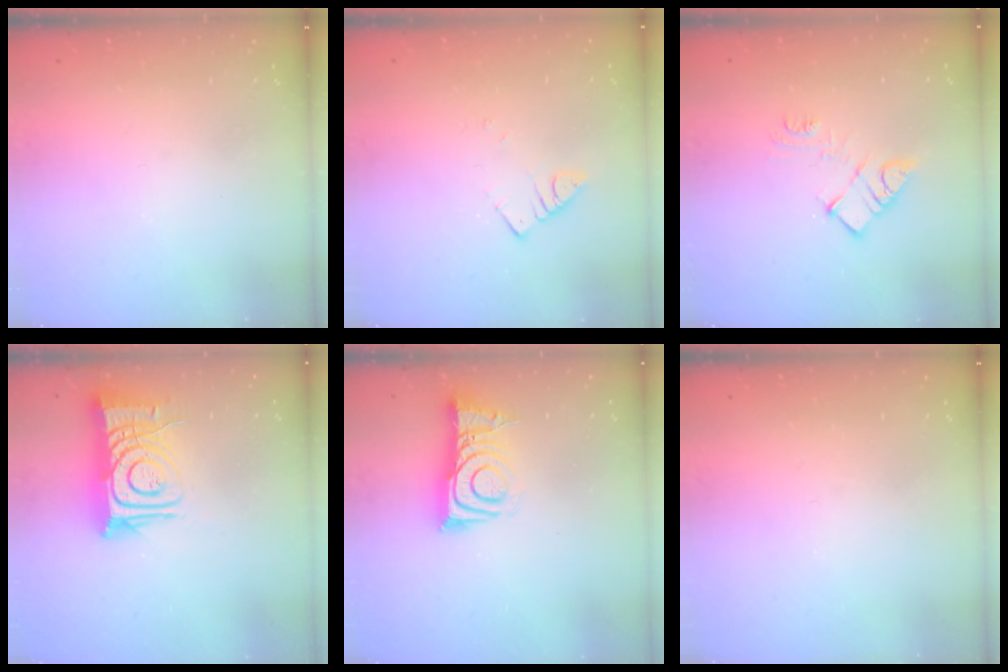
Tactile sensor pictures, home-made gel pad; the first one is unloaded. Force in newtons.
{"total": 2.5, "press": 2.5, "slide": 0.3}
{"total": 9.3, "press": 9.3, "slide": 0.5}
{"total": 12.7, "press": 12.7, "slide": 1.2}
{"total": 8.3, "press": 8.3, "slide": 0.7}
{"total": 0.0}